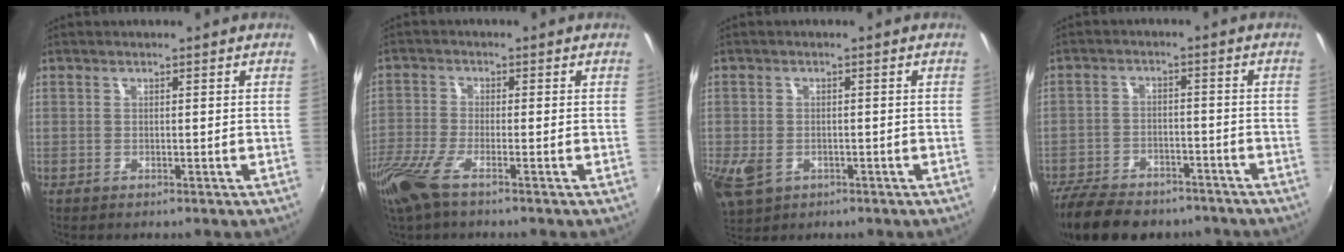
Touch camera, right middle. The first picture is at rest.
{"total": 8.1, "force": [-5.4, 1.7, 5.7], "torque": [-0.143, -0.028, -0.112]}
{"total": 7.6, "force": [-2.7, 5.3, 4.7], "torque": [-0.109, -0.022, -0.045]}
{"total": 16.1, "force": [-12.7, 6.7, 7.3], "torque": [-0.171, -0.018, -0.198]}